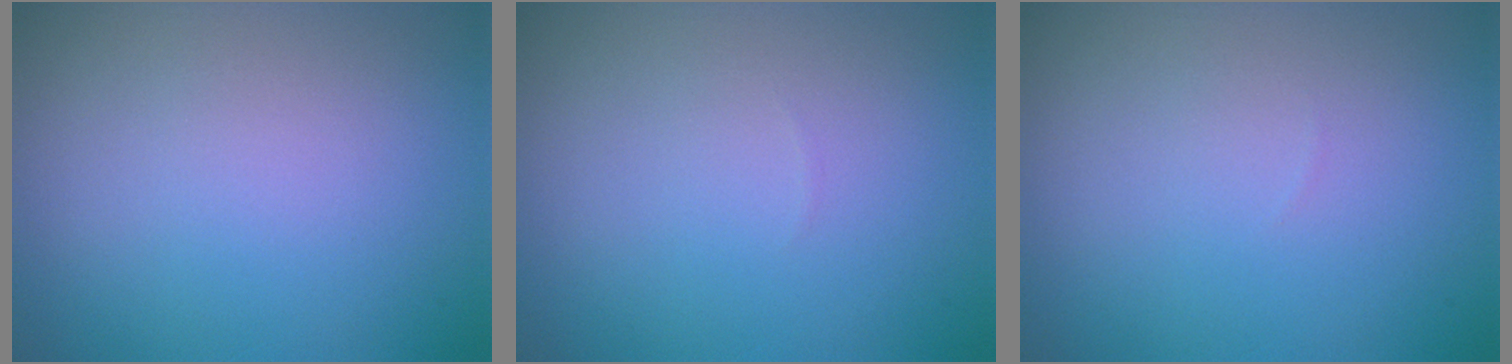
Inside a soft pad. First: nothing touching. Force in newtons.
{"total": 0.0}
{"total": 0.0}